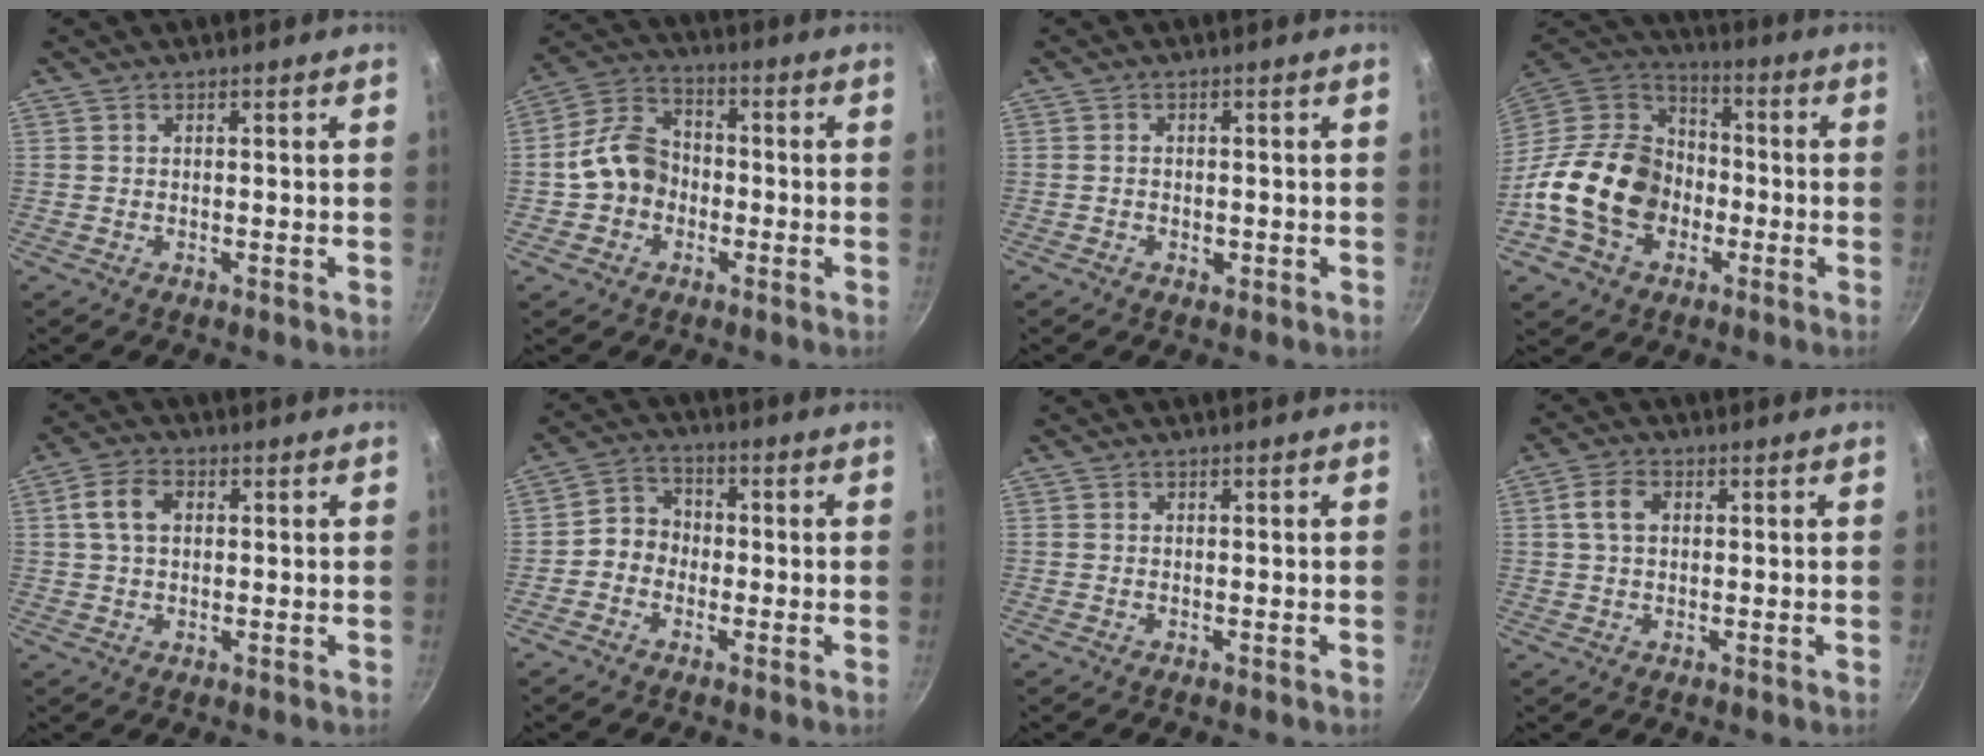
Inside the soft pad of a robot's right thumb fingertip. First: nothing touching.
{"total": 10.5, "force": [-1.8, 8.4, 6.0], "torque": [-0.084, 0.033, -0.048]}
{"total": 1.6, "force": [-0.6, 1.1, 0.9], "torque": [-0.015, 0.003, -0.010]}
{"total": 20.6, "force": [-5.3, 15.8, 12.1], "torque": [-0.199, 0.048, -0.100]}
{"total": 5.8, "force": [1.1, 3.9, 4.1], "torque": [-0.071, 0.012, 0.015]}
{"total": 5.4, "force": [-1.3, 4.7, 2.3], "torque": [-0.009, 0.022, -0.041]}
{"total": 0.0}
{"total": 4.2, "force": [0.8, 2.8, 3.0], "torque": [-0.053, 0.010, 0.010]}